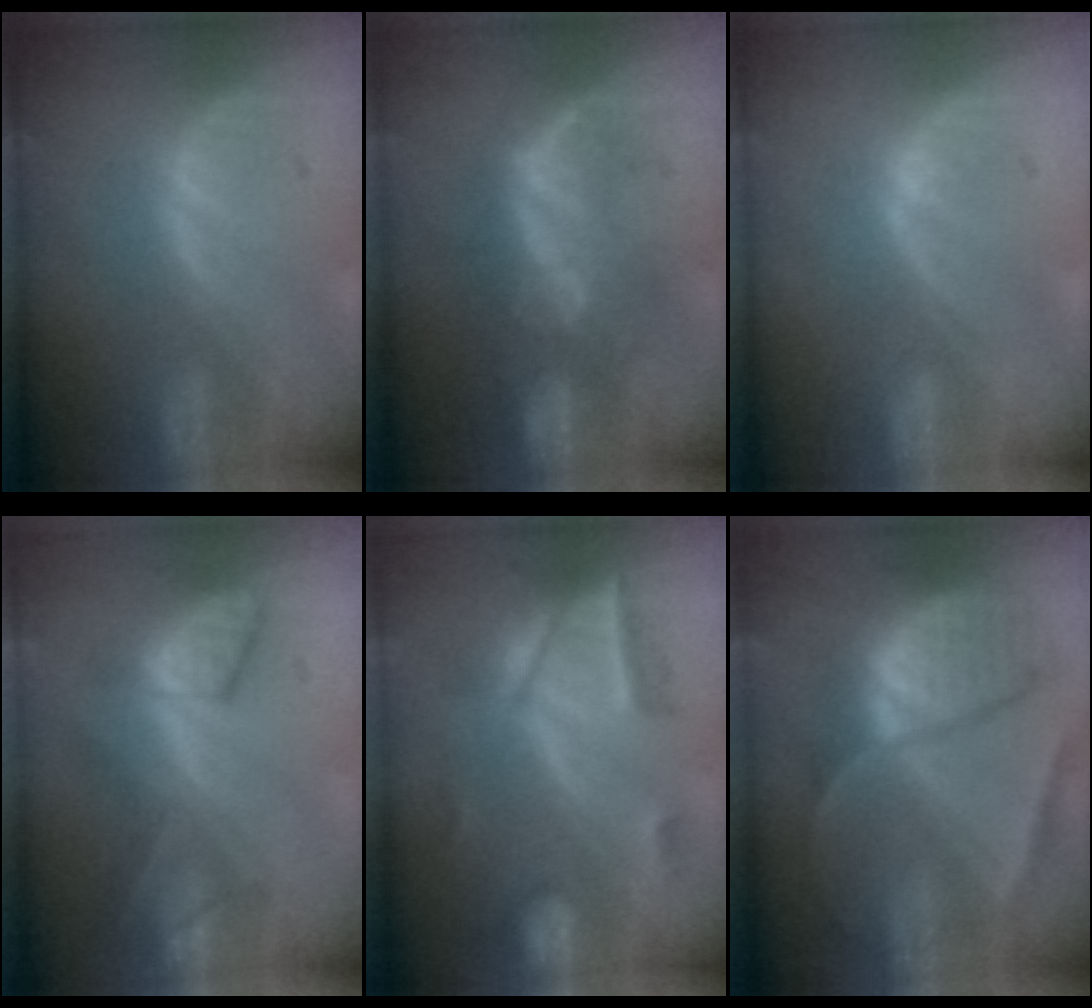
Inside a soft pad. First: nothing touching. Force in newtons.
{"total": 9.7, "press": 8.7, "slide": 4.3}
{"total": 1.0, "press": 0.8, "slide": 0.6}
{"total": 7.6, "press": 7.2, "slide": 2.5}
{"total": 7.2, "press": 6.4, "slide": 3.4}
{"total": 10.8, "press": 10.7, "slide": 1.0}